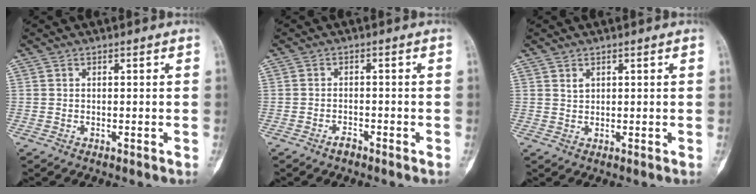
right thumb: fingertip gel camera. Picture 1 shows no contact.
{"total": 2.4, "force": [-2.0, 0.9, 1.0], "torque": [-0.022, 0.008, -0.036]}
{"total": 1.1, "force": [0.7, 0.7, 0.6], "torque": [-0.006, -0.003, 0.014]}